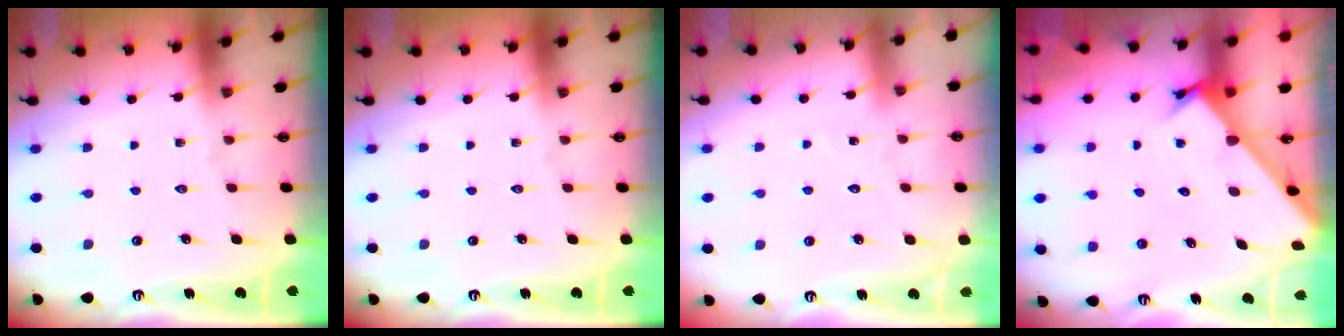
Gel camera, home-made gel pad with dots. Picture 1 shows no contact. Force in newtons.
{"total": 0.0}
{"total": 5.1, "press": 5.1, "slide": 0.4}
{"total": 2.4, "press": 2.4, "slide": 0.1}